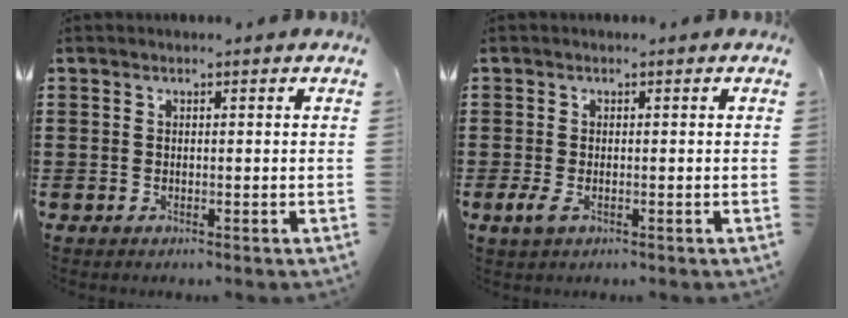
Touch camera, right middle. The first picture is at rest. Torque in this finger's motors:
{"motor_torque": [0.33, 0.33, 0.37, 0.09]}